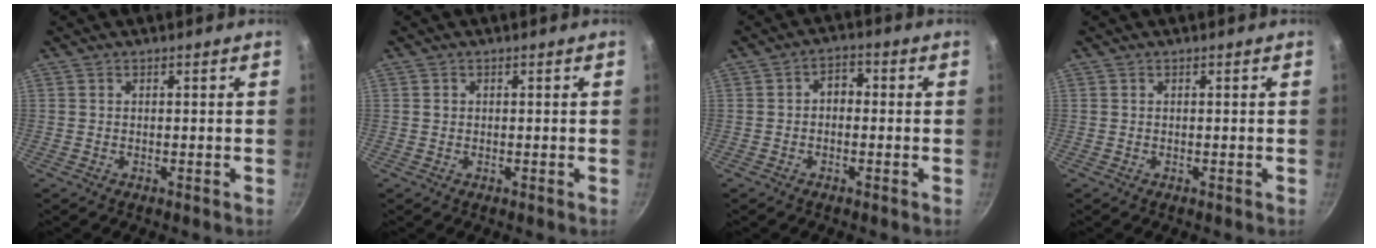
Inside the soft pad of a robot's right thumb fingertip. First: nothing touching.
{"total": 0.6, "force": [0.1, 0.6, 0.2], "torque": [0.001, 0.002, 0.002]}
{"total": 3.4, "force": [-0.3, 2.4, 2.3], "torque": [-0.020, 0.016, -0.017]}
{"total": 0.0}